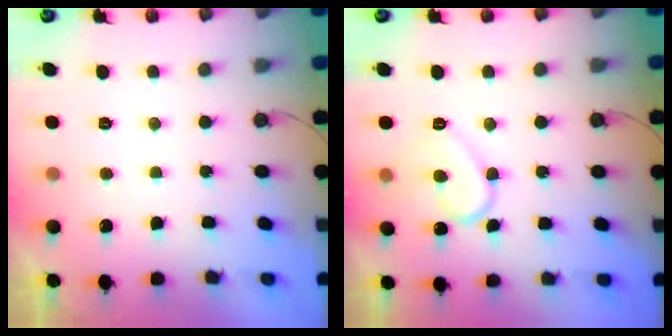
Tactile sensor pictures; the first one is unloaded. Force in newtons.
{"total": 9.5, "press": 9.5, "slide": 0.9}